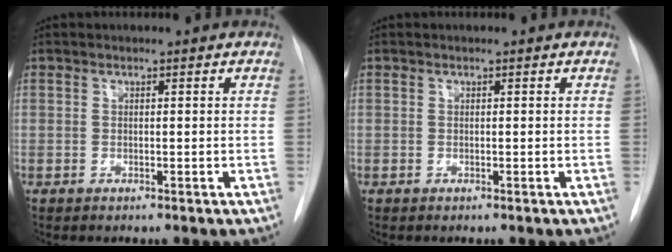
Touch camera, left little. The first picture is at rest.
{"total": 0.0}